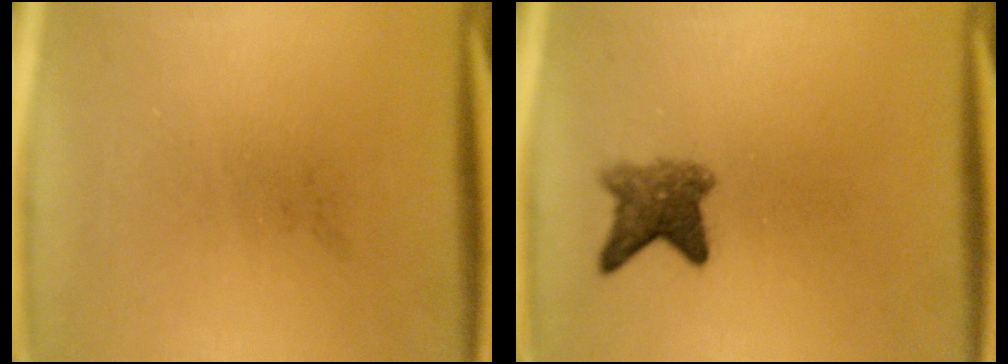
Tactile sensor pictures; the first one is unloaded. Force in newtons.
{"total": 4.1}